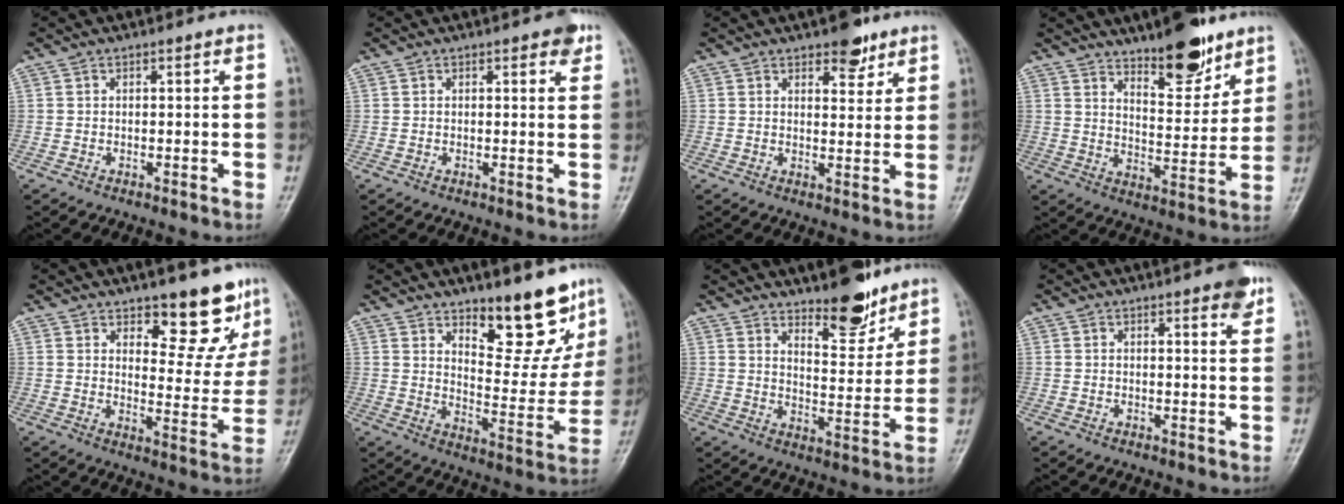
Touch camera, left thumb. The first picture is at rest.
{"total": 2.2, "force": [1.4, 0.8, 1.5], "torque": [-0.008, -0.005, 0.014]}
{"total": 5.1, "force": [3.7, 2.4, 2.7], "torque": [-0.010, -0.023, 0.052]}
{"total": 12.2, "force": [9.2, 4.0, 6.9], "torque": [-0.071, -0.071, 0.150]}
{"total": 10.9, "force": [8.4, 4.3, 5.6], "torque": [-0.023, -0.064, 0.119]}
{"total": 14.8, "force": [10.5, 5.5, 8.9], "torque": [-0.064, -0.086, 0.161]}
{"total": 9.7, "force": [7.7, 3.1, 4.9], "torque": [-0.049, -0.069, 0.128]}
{"total": 4.1, "force": [2.7, 0.8, 3.0], "torque": [-0.028, -0.013, 0.031]}